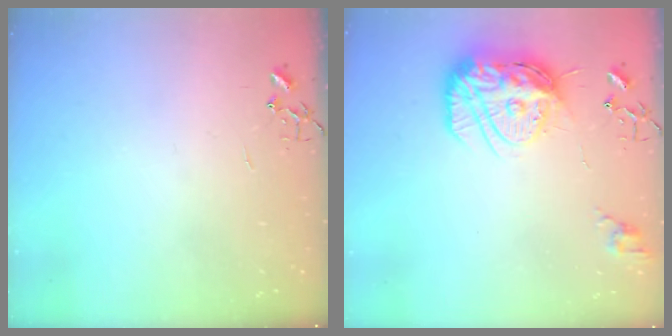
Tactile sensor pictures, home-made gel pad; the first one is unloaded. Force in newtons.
{"total": 19.4, "press": 19.4, "slide": 1.7}